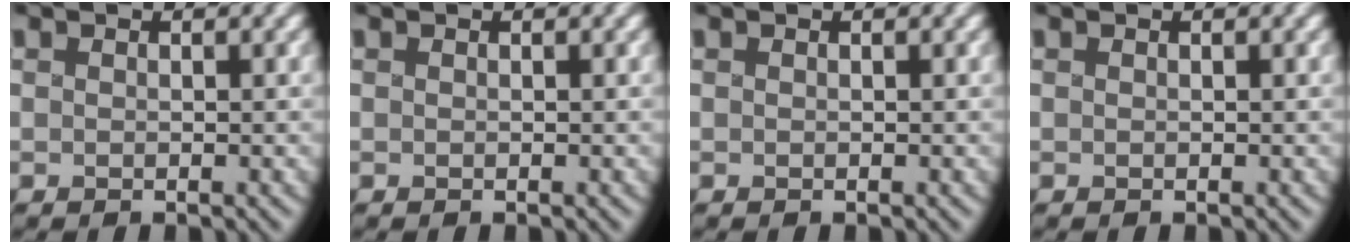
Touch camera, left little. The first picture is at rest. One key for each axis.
{"total": 0.0}
{"total": 0.0}
{"total": 0.0}